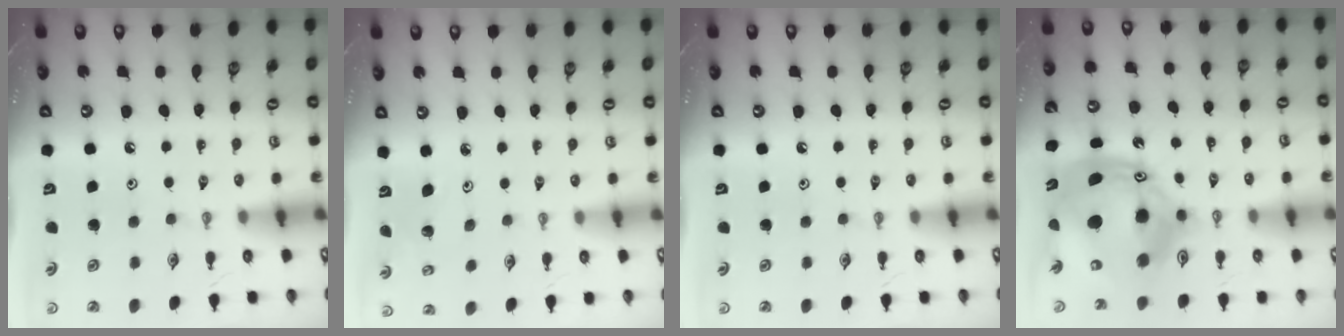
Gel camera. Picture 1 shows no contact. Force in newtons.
{"total": 4.0, "press": 3.6, "slide": 1.7}
{"total": 0.0}
{"total": 19.1, "press": 19.1, "slide": 1.3}